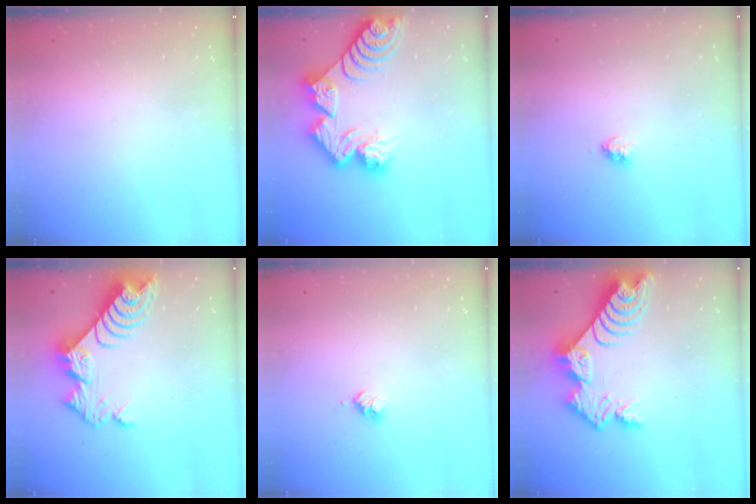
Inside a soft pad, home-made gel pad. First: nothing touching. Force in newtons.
{"total": 15.1, "press": 15.0, "slide": 1.4}
{"total": 2.9, "press": 2.9, "slide": 0.5}
{"total": 10.0, "press": 10.0, "slide": 0.9}
{"total": 2.5, "press": 2.5, "slide": 0.3}
{"total": 12.8, "press": 12.8, "slide": 1.0}